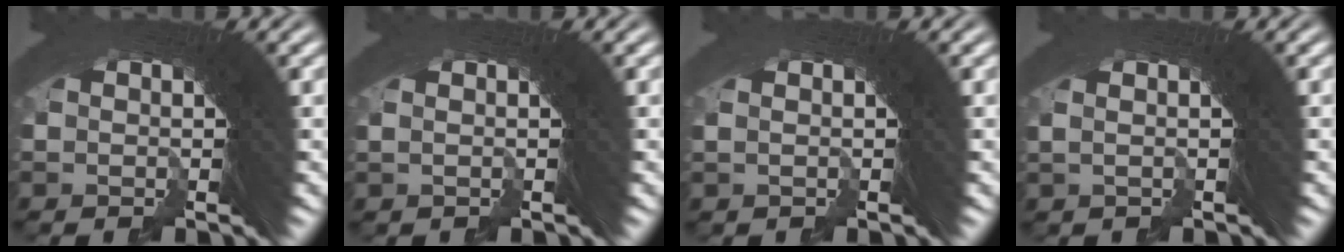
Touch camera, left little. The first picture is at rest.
{"total": 0.0}
{"total": 0.0}
{"total": 1.6, "force": [0.4, 0.1, 1.6], "torque": [-0.007, 0.017, 0.000]}